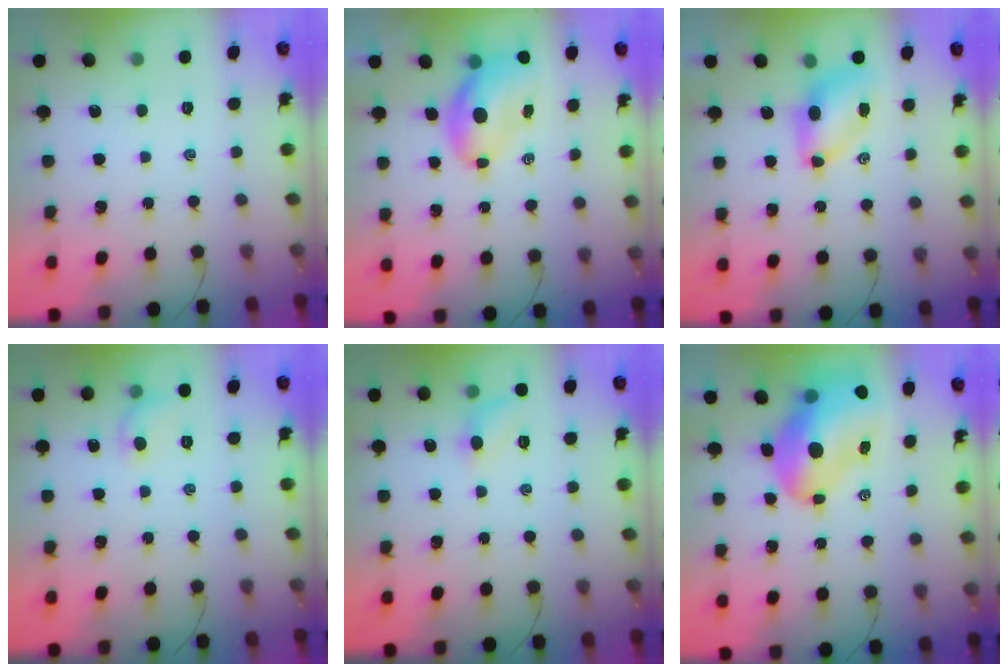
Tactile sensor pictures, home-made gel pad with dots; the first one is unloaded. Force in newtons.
{"total": 7.6, "press": 7.3, "slide": 2.1}
{"total": 7.5, "press": 7.4, "slide": 1.4}
{"total": 6.2, "press": 6.0, "slide": 1.4}
{"total": 7.8, "press": 7.7, "slide": 1.5}
{"total": 19.0, "press": 18.2, "slide": 5.6}